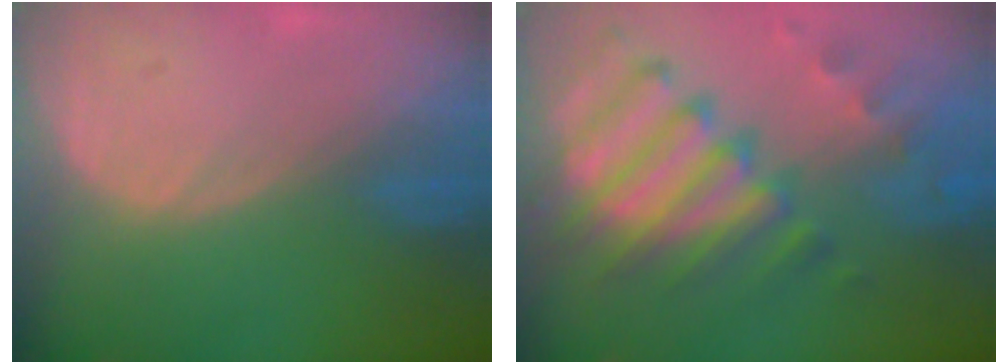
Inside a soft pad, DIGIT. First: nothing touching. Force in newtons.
{"total": 11.9, "press": 10.3, "slide": 5.9}